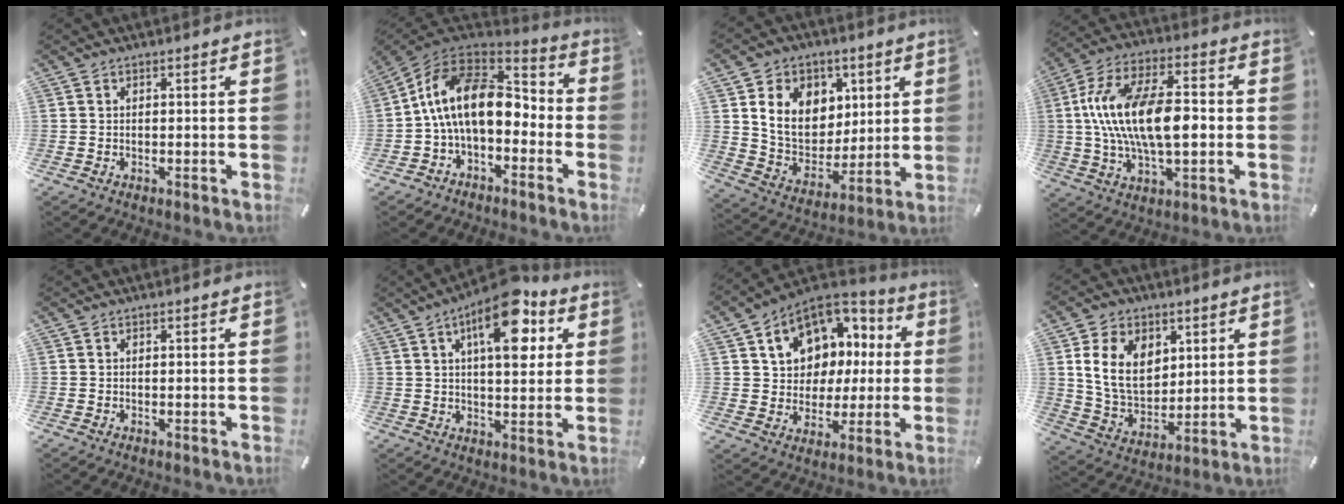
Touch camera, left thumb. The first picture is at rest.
{"total": 16.1, "force": [-0.4, 10.5, 12.1], "torque": [-0.243, 0.014, -0.011]}
{"total": 14.1, "force": [4.8, 11.8, 5.9], "torque": [-0.112, -0.014, 0.100]}
{"total": 18.3, "force": [0.2, 8.9, 15.9], "torque": [-0.324, 0.009, 0.003]}
{"total": 0.0}
{"total": 15.6, "force": [7.1, 6.8, 12.1], "torque": [-0.176, -0.022, 0.115]}
{"total": 12.0, "force": [4.2, 10.3, 4.4], "torque": [-0.082, -0.030, 0.084]}
{"total": 13.2, "force": [4.5, 9.9, 7.5], "torque": [-0.154, -0.009, 0.085]}